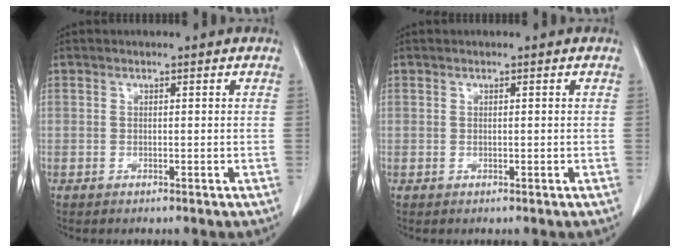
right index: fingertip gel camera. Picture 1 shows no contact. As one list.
[{"total": 0.0}]